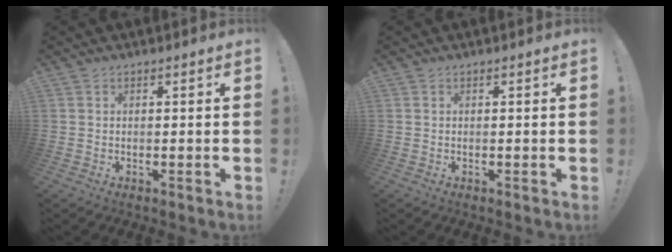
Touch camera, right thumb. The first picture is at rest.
{"total": 0.0}